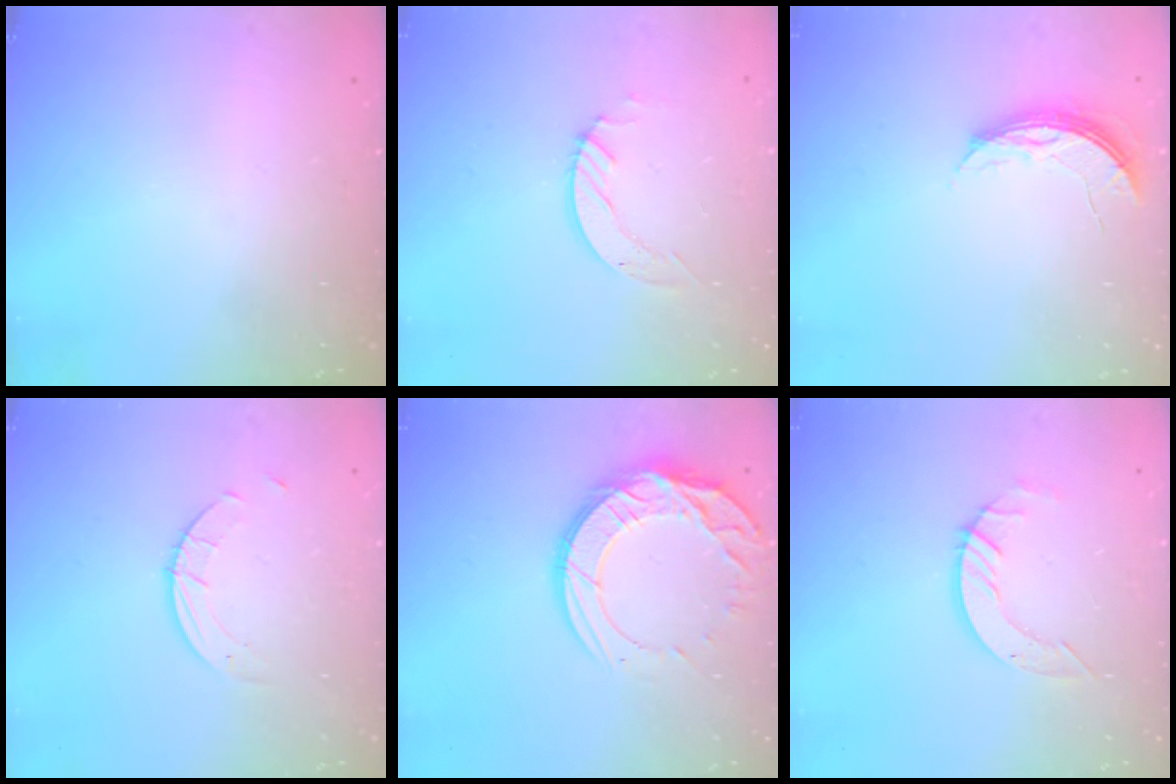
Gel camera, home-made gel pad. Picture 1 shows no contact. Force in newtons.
{"total": 4.2, "press": 4.2, "slide": 0.2}
{"total": 5.6, "press": 5.6, "slide": 0.5}
{"total": 2.5, "press": 2.5, "slide": 0.2}
{"total": 15.5, "press": 15.5, "slide": 1.1}
{"total": 6.1, "press": 6.1, "slide": 0.5}